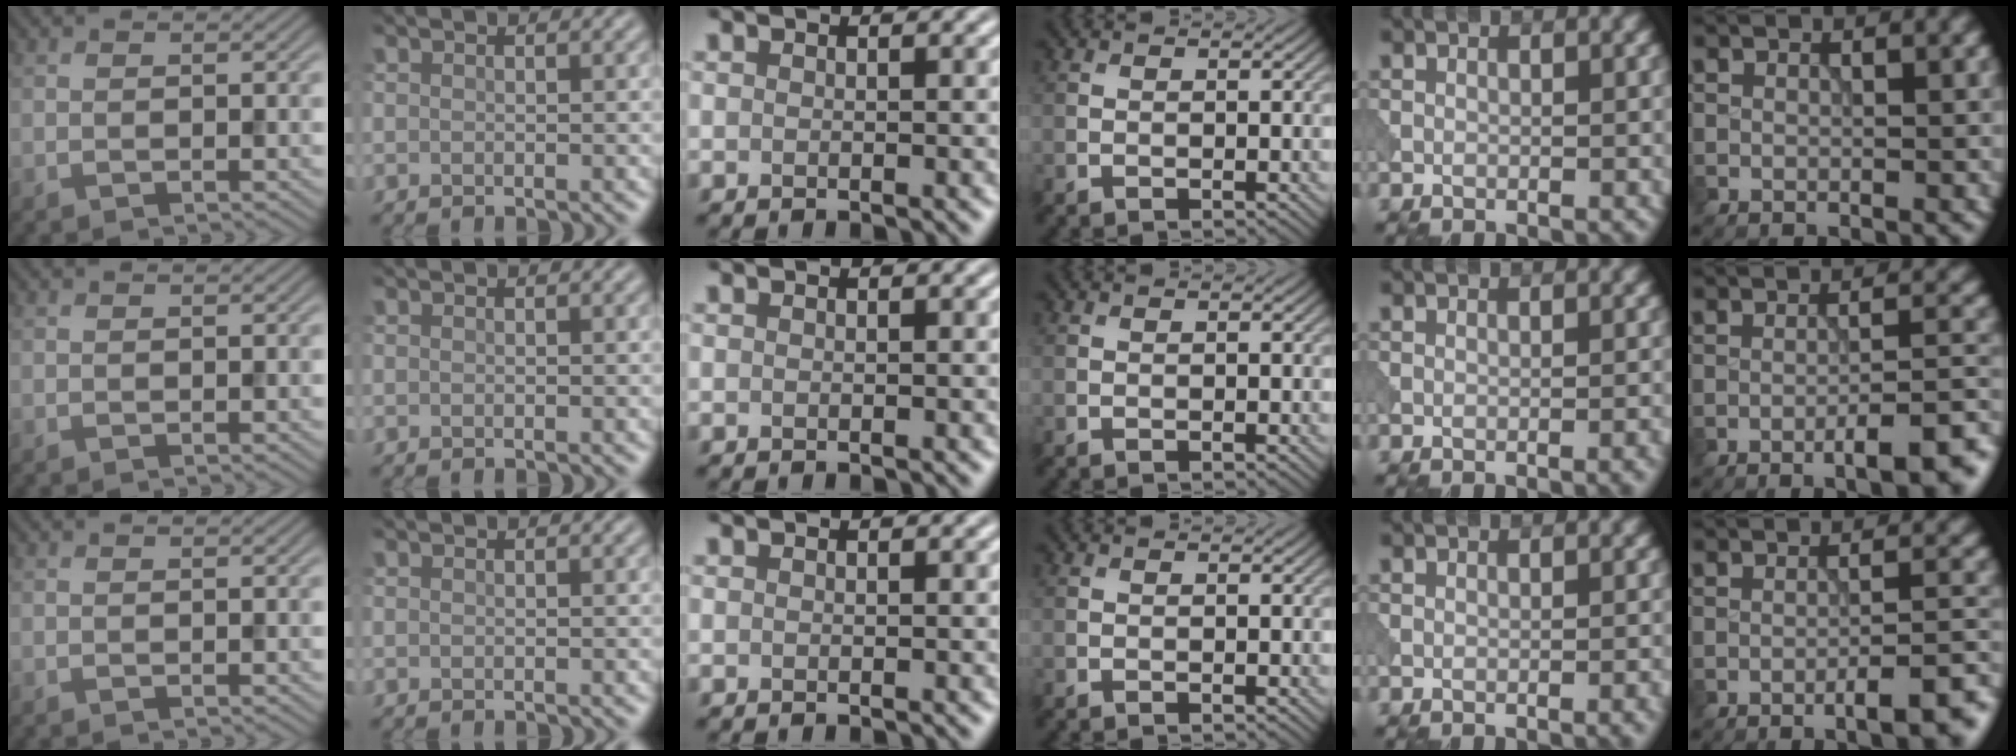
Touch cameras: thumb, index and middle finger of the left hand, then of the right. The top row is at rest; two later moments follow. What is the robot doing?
{"motion": "pour", "object": "beaker"}